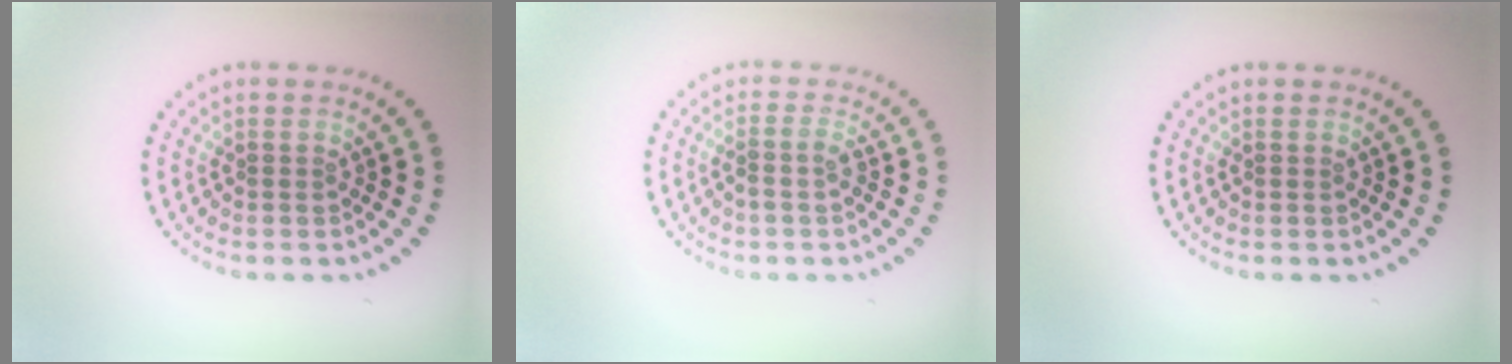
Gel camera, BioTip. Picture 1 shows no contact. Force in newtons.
{"total": 1.5, "press": 1.2, "slide": 0.9}
{"total": 0.0}